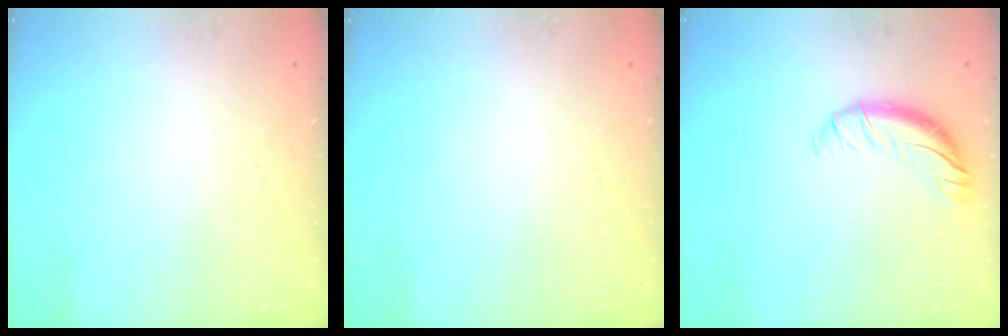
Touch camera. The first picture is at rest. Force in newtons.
{"total": 0.0}
{"total": 8.5, "press": 8.4, "slide": 0.6}